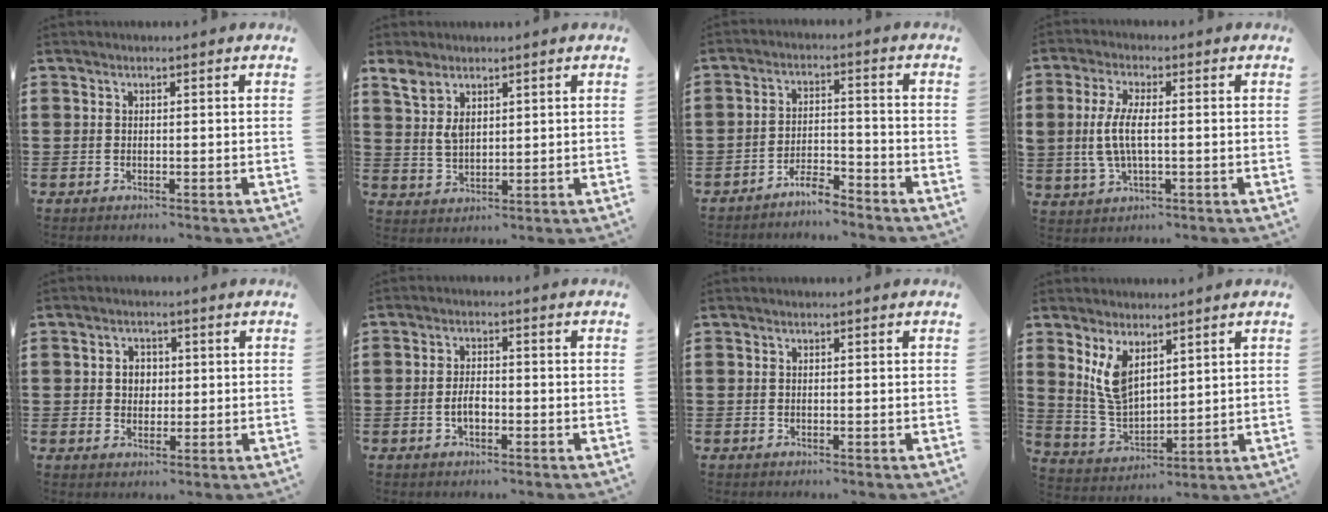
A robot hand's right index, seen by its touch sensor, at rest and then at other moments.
{"total": 4.0, "force": [2.2, 2.2, 2.5], "torque": [-0.057, 0.007, 0.041]}
{"total": 4.4, "force": [-4.2, 0.6, 1.2], "torque": [-0.031, 0.008, -0.086]}
{"total": 6.0, "force": [-0.1, 2.6, 5.4], "torque": [-0.135, -0.006, -0.013]}
{"total": 2.6, "force": [0.1, 2.3, 1.2], "torque": [-0.032, 0.009, -0.002]}
{"total": 2.8, "force": [-0.9, 1.4, 2.3], "torque": [-0.051, 0.002, -0.019]}
{"total": 0.0}
{"total": 7.3, "force": [3.9, 3.7, 4.8], "torque": [-0.122, -0.011, 0.072]}